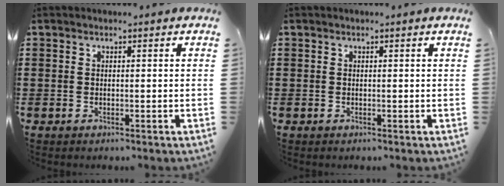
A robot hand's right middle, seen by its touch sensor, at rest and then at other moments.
{"total": 0.0}